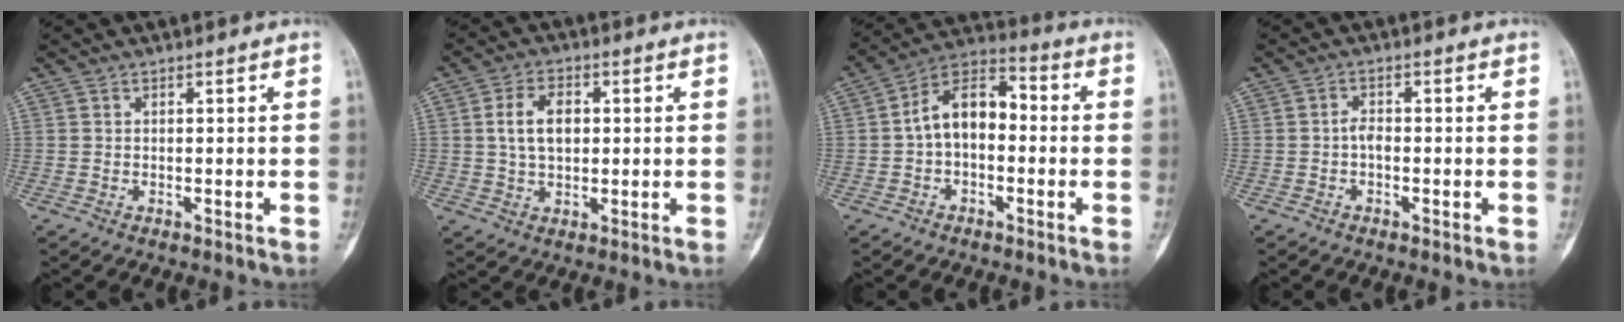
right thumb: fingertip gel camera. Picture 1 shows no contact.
{"total": 7.1, "force": [1.0, 4.5, 5.4], "torque": [-0.085, 0.006, 0.018]}
{"total": 11.1, "force": [-0.6, 7.0, 8.6], "torque": [-0.129, 0.042, -0.026]}
{"total": 1.9, "force": [-0.5, 1.1, 1.5], "torque": [-0.023, 0.006, -0.015]}